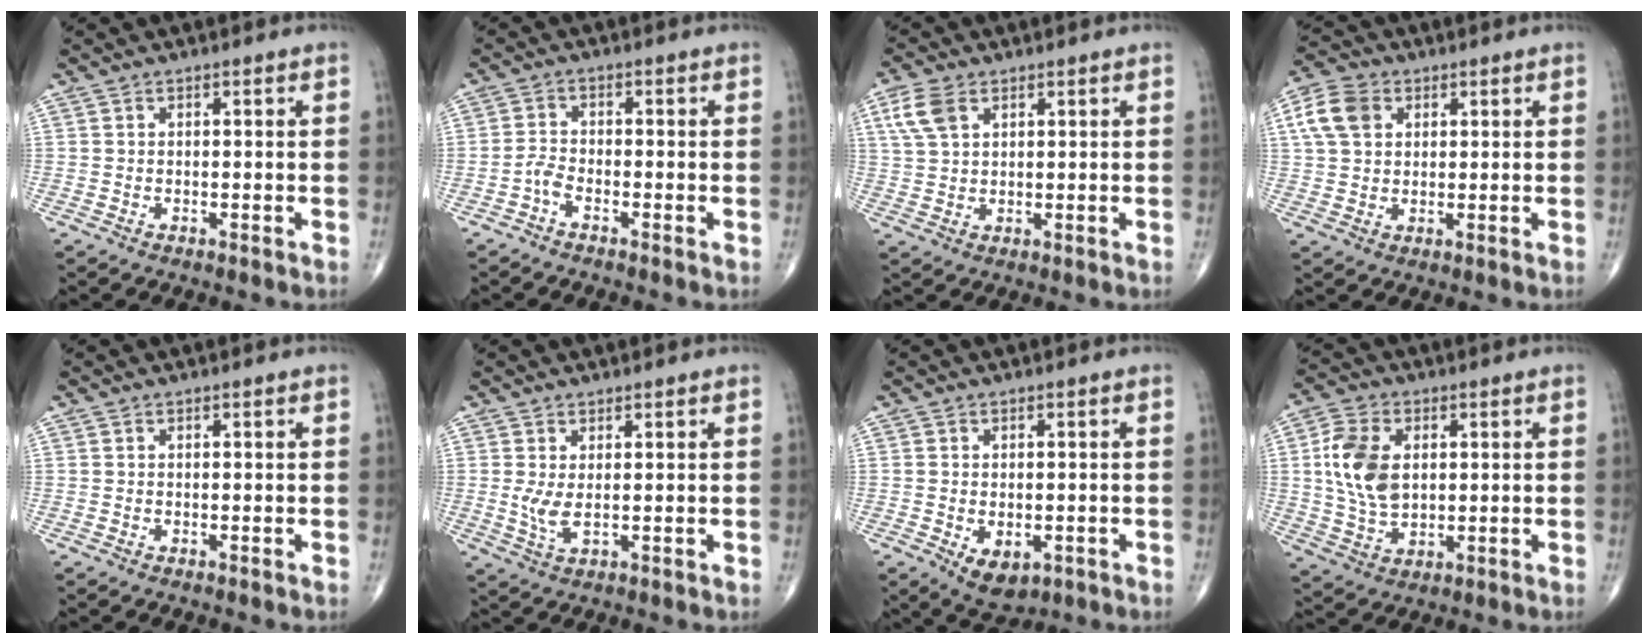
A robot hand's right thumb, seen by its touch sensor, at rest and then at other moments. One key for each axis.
{"total": 2.3, "fx": -1.6, "fy": 0.6, "fz": 1.5, "tx": -0.027, "ty": 0.007, "tz": -0.039}
{"total": 6.3, "fx": 2.8, "fy": 3.9, "fz": 4.0, "tx": -0.079, "ty": 0.002, "tz": 0.059}
{"total": 8.4, "fx": 2.8, "fy": 6.2, "fz": 4.9, "tx": -0.085, "ty": 0.007, "tz": 0.048}
{"total": 0.0}
{"total": 3.5, "fx": 0.5, "fy": 1.2, "fz": 3.2, "tx": -0.066, "ty": -0.011, "tz": 0.015}
{"total": 5.6, "fx": -1.8, "fy": 3.5, "fz": 4.1, "tx": -0.047, "ty": -0.002, "tz": -0.015}
{"total": 11.6, "fx": 1.8, "fy": 7.6, "fz": 8.5, "tx": -0.157, "ty": 0.000, "tz": 0.037}